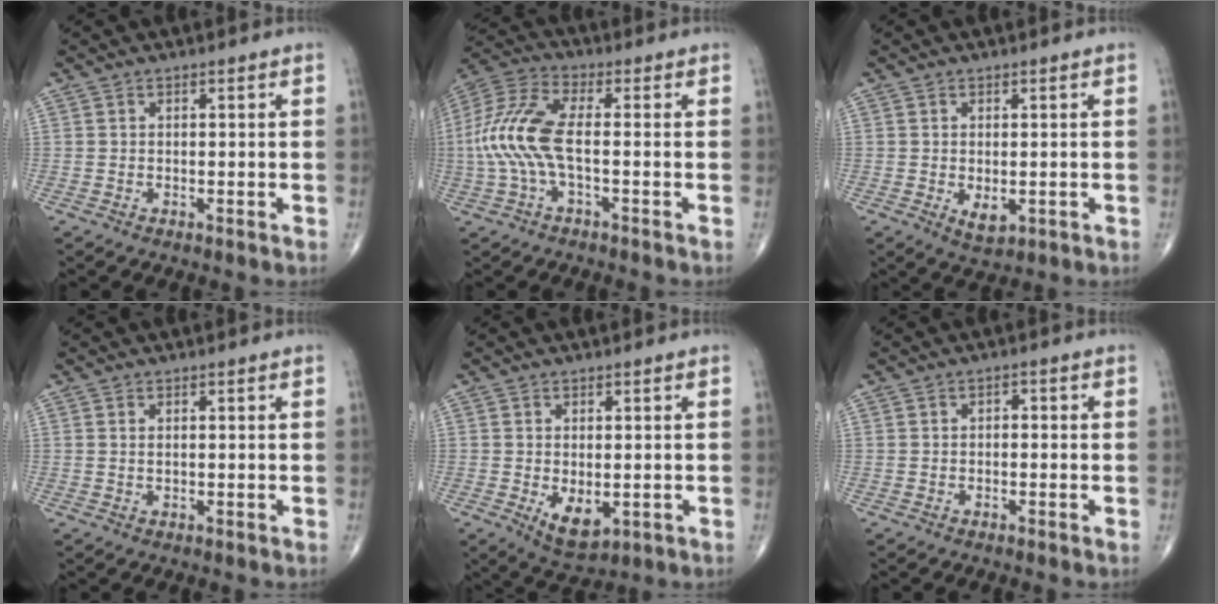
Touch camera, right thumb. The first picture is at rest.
{"total": 12.4, "force": [-1.4, 4.6, 11.4], "torque": [-0.274, 0.027, -0.032]}
{"total": 3.3, "force": [-0.6, 1.8, 2.7], "torque": [-0.036, -0.008, -0.001]}
{"total": 0.5, "force": [0.2, 0.2, 0.4], "torque": [-0.010, 0.001, 0.005]}
{"total": 6.0, "force": [-1.2, 3.3, 4.9], "torque": [-0.069, -0.012, -0.005]}
{"total": 1.1, "force": [-0.2, 0.8, 0.7], "torque": [-0.003, 0.004, -0.008]}